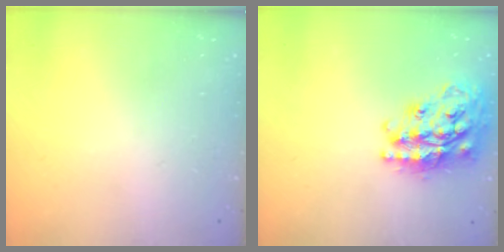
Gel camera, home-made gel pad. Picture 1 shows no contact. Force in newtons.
{"total": 22.9, "press": 22.9, "slide": 1.8}